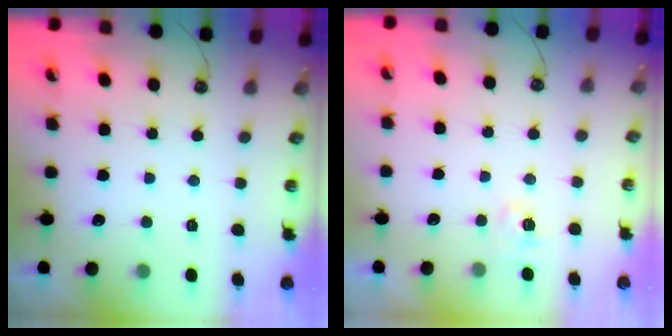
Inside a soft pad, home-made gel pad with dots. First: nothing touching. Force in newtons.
{"total": 2.7, "press": 2.6, "slide": 0.3}